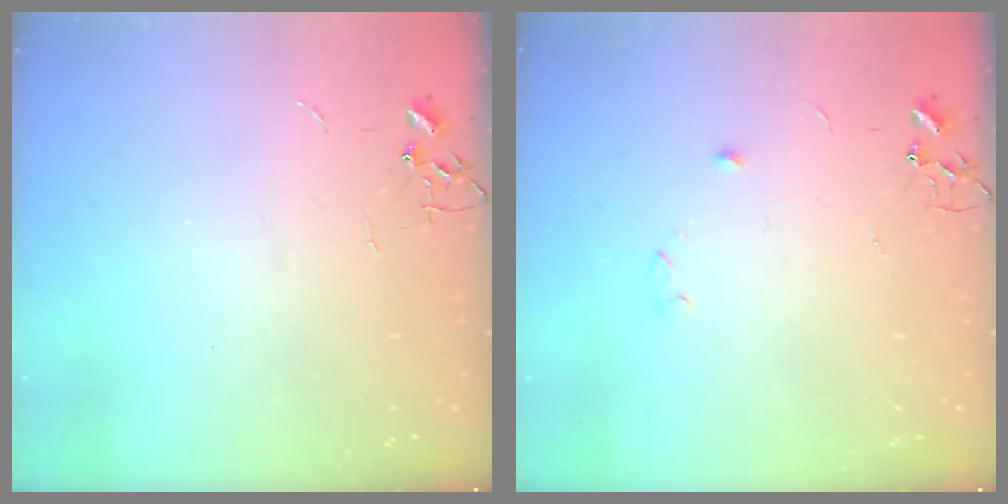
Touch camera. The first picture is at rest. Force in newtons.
{"total": 3.6, "press": 3.2, "slide": 1.7}